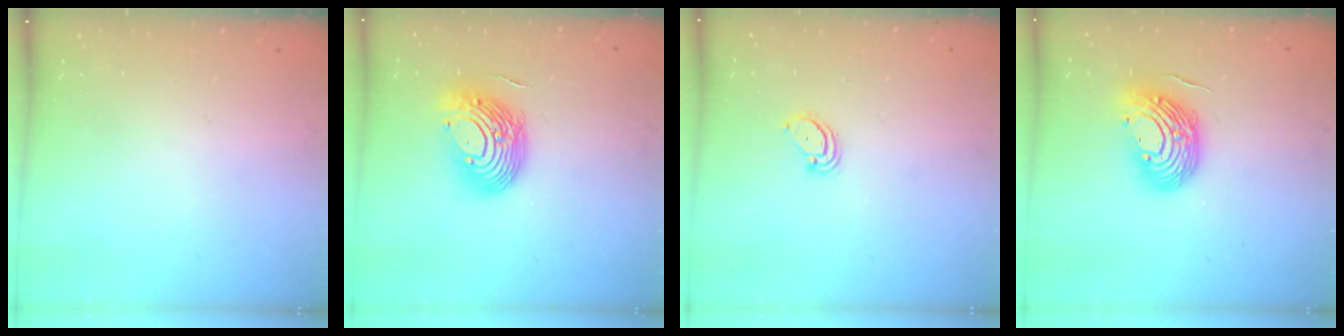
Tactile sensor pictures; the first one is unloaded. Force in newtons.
{"total": 12.7, "press": 12.3, "slide": 2.9}
{"total": 3.0, "press": 3.0, "slide": 0.2}
{"total": 12.9, "press": 12.7, "slide": 2.1}